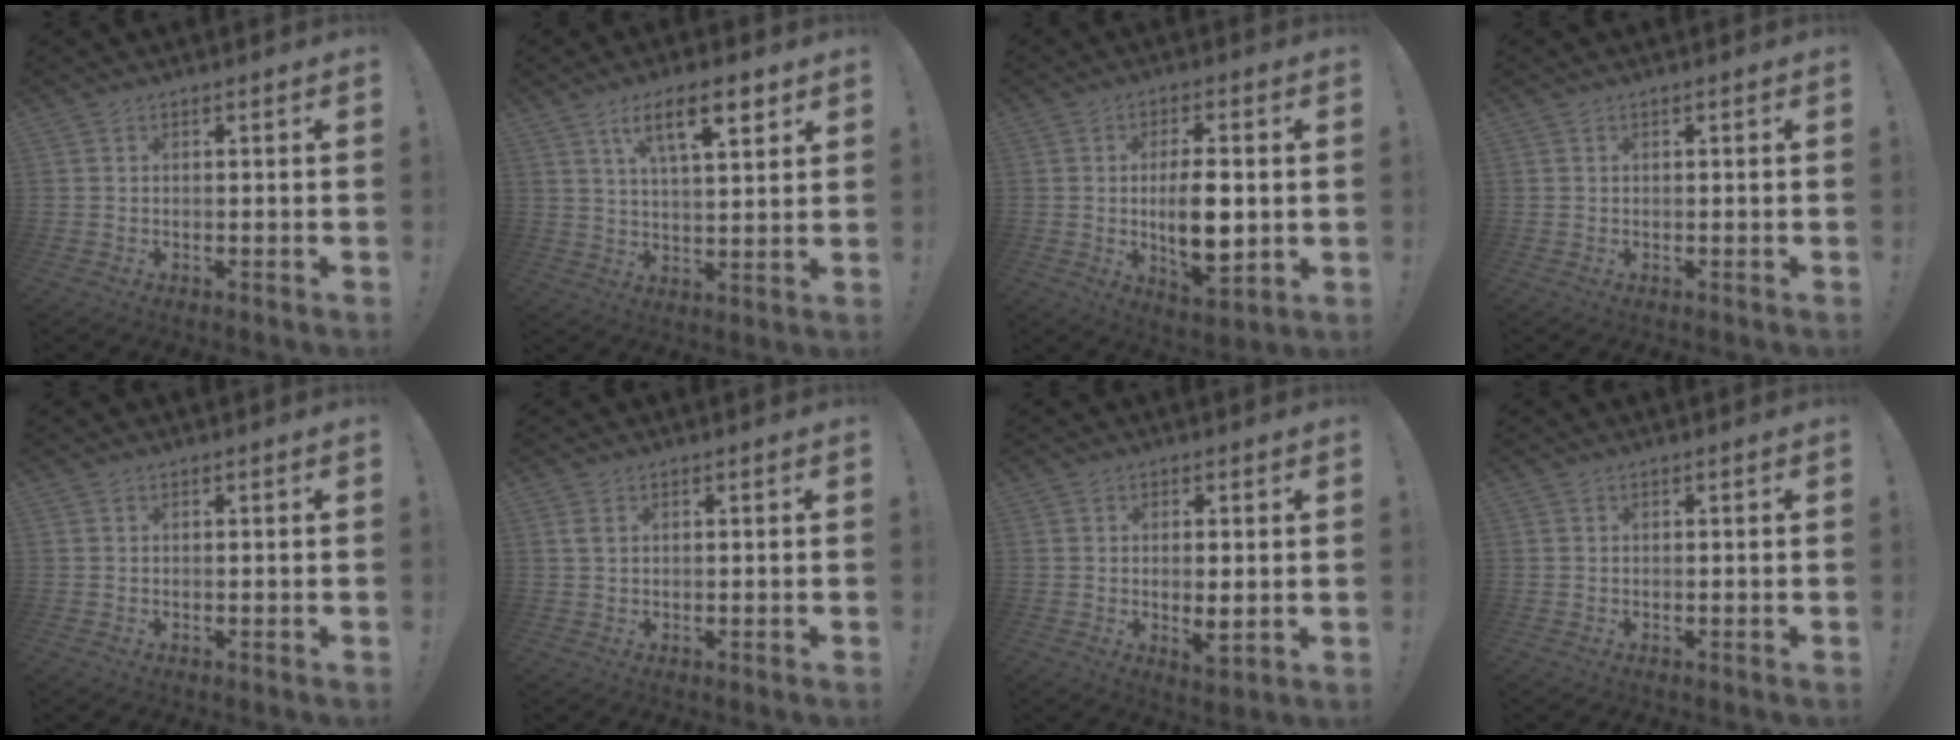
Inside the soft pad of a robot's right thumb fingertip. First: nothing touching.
{"total": 12.2, "force": [6.1, 4.0, 9.8], "torque": [-0.150, -0.014, 0.098]}
{"total": 12.3, "force": [-0.4, 5.1, 11.2], "torque": [-0.196, -0.012, -0.010]}
{"total": 0.0}
{"total": 0.0}
{"total": 1.7, "force": [0.8, 0.9, 1.2], "torque": [-0.019, 0.000, 0.012]}
{"total": 4.4, "force": [-0.2, 1.5, 4.1], "torque": [-0.049, -0.010, 0.001]}
{"total": 0.0}